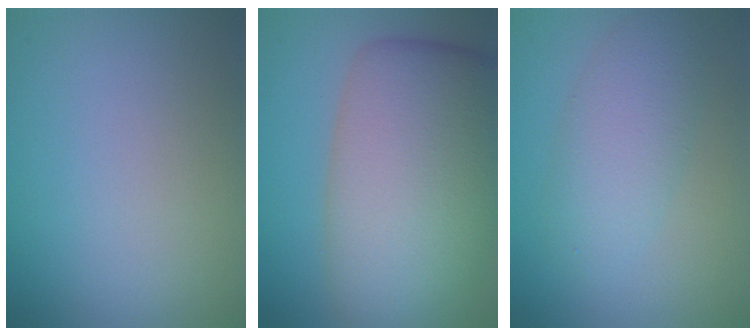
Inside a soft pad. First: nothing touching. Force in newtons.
{"total": 12.7, "press": 12.7, "slide": 0.6}
{"total": 4.0, "press": 4.0, "slide": 0.1}